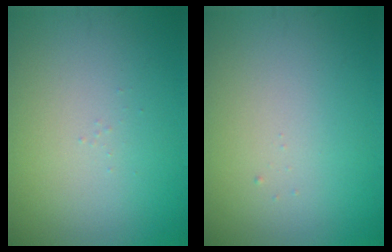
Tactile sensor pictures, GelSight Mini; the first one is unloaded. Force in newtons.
{"total": 0.0}